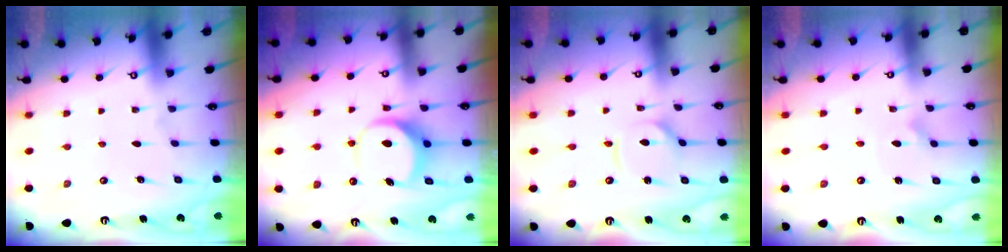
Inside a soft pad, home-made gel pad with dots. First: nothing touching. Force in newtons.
{"total": 7.8, "press": 7.8, "slide": 0.6}
{"total": 3.2, "press": 3.2, "slide": 0.4}
{"total": 2.2, "press": 2.2, "slide": 0.1}